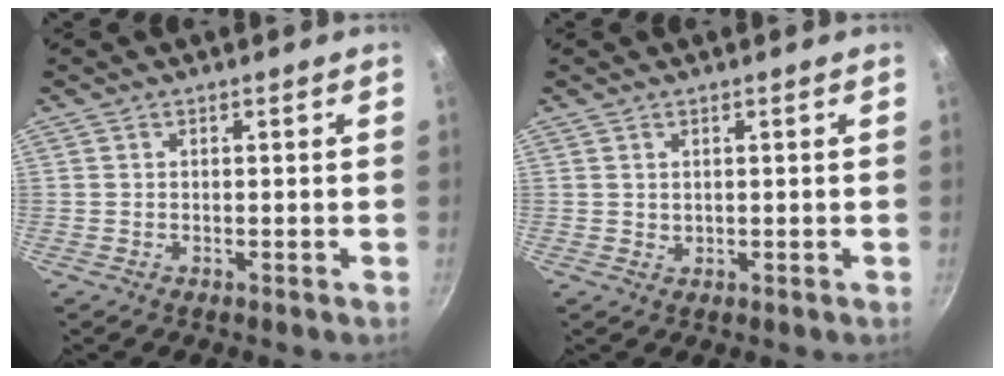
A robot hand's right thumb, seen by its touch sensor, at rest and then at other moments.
{"total": 0.7, "force": [0.6, 0.3, 0.2], "torque": [-0.001, -0.008, 0.009]}